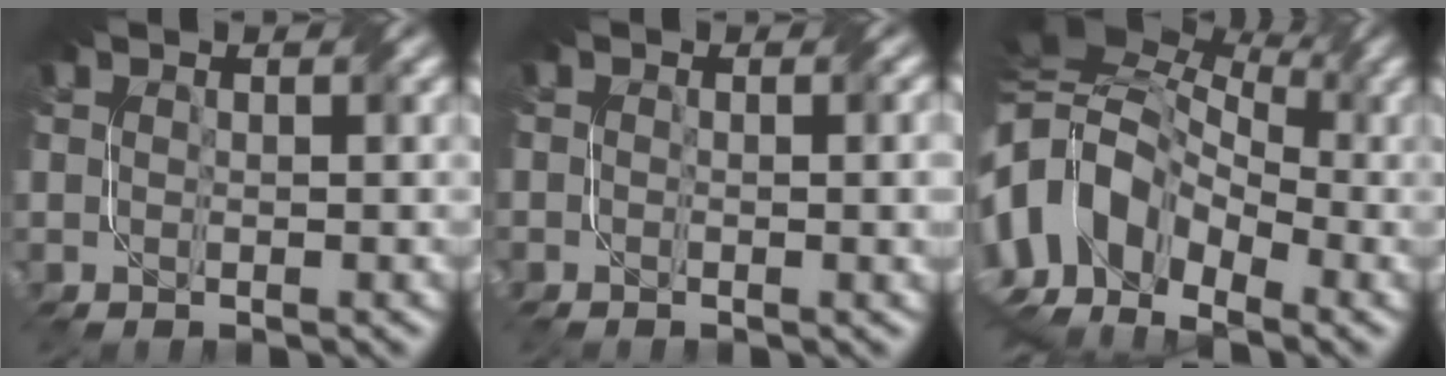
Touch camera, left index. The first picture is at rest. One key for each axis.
{"total": 2.7, "fx": -0.4, "fy": 1.3, "fz": 2.4, "tx": -0.022, "ty": 0.001, "tz": -0.007}
{"total": 13.0, "fx": -3.9, "fy": 8.8, "fz": 8.7, "tx": -0.165, "ty": 0.007, "tz": -0.081}